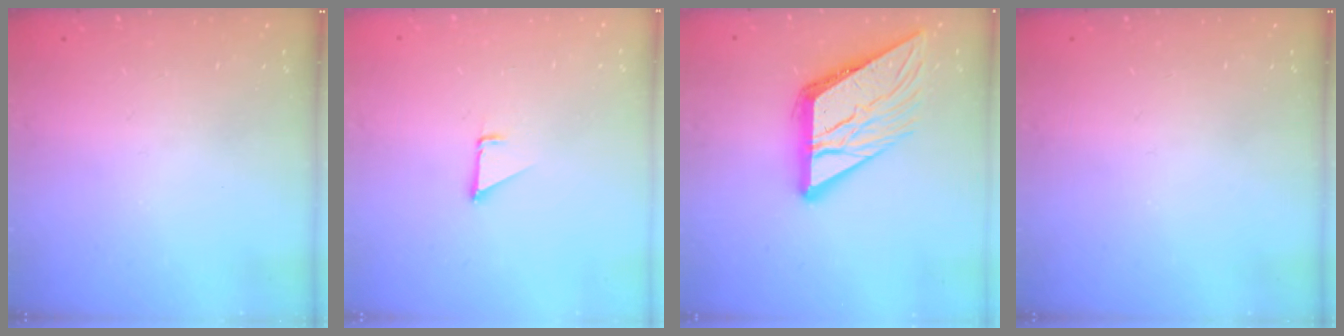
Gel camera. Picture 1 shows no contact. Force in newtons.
{"total": 1.4, "press": 1.3, "slide": 0.1}
{"total": 15.0, "press": 14.9, "slide": 1.6}
{"total": 0.0}